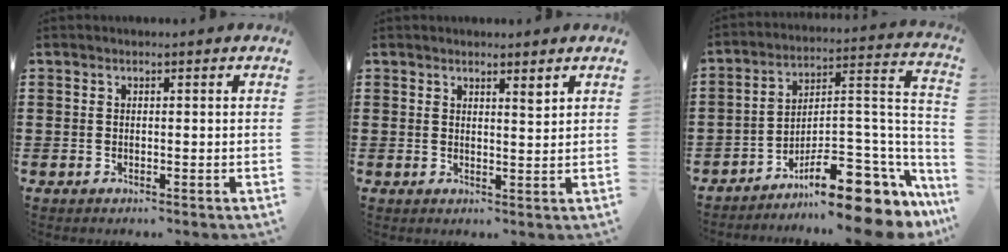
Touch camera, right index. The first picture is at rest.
{"total": 1.9, "force": [1.7, 0.1, 0.9], "torque": [-0.012, -0.003, 0.029]}
{"total": 13.6, "force": [-10.1, 3.5, 8.4], "torque": [-0.102, 0.040, -0.175]}